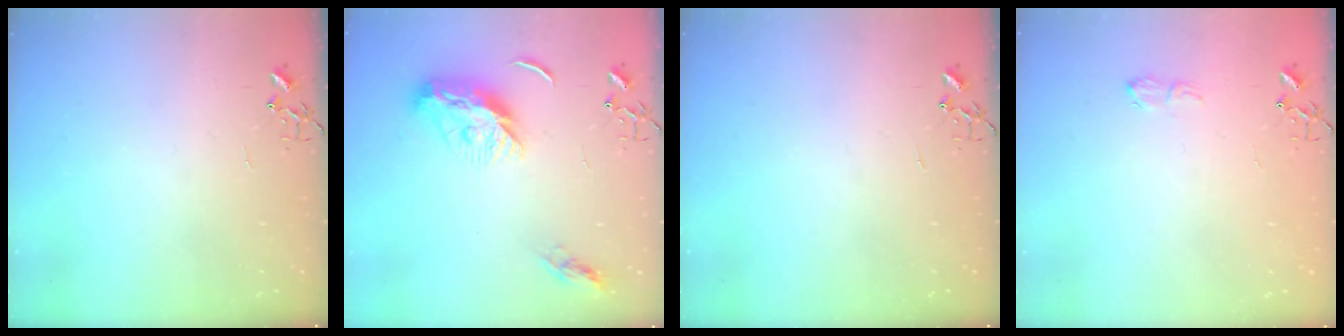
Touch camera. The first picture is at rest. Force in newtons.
{"total": 12.0, "press": 12.0, "slide": 0.3}
{"total": 0.0}
{"total": 6.1, "press": 6.0, "slide": 0.8}